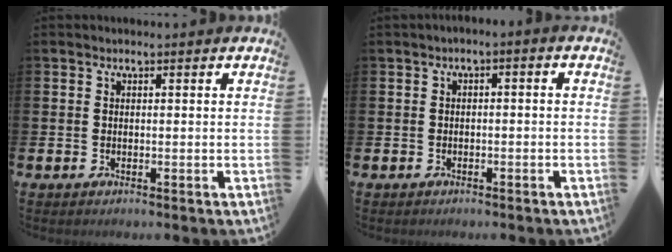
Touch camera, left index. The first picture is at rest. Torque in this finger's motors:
{"motor_torque": [1.02, -1.11, -0.01, 0.13]}